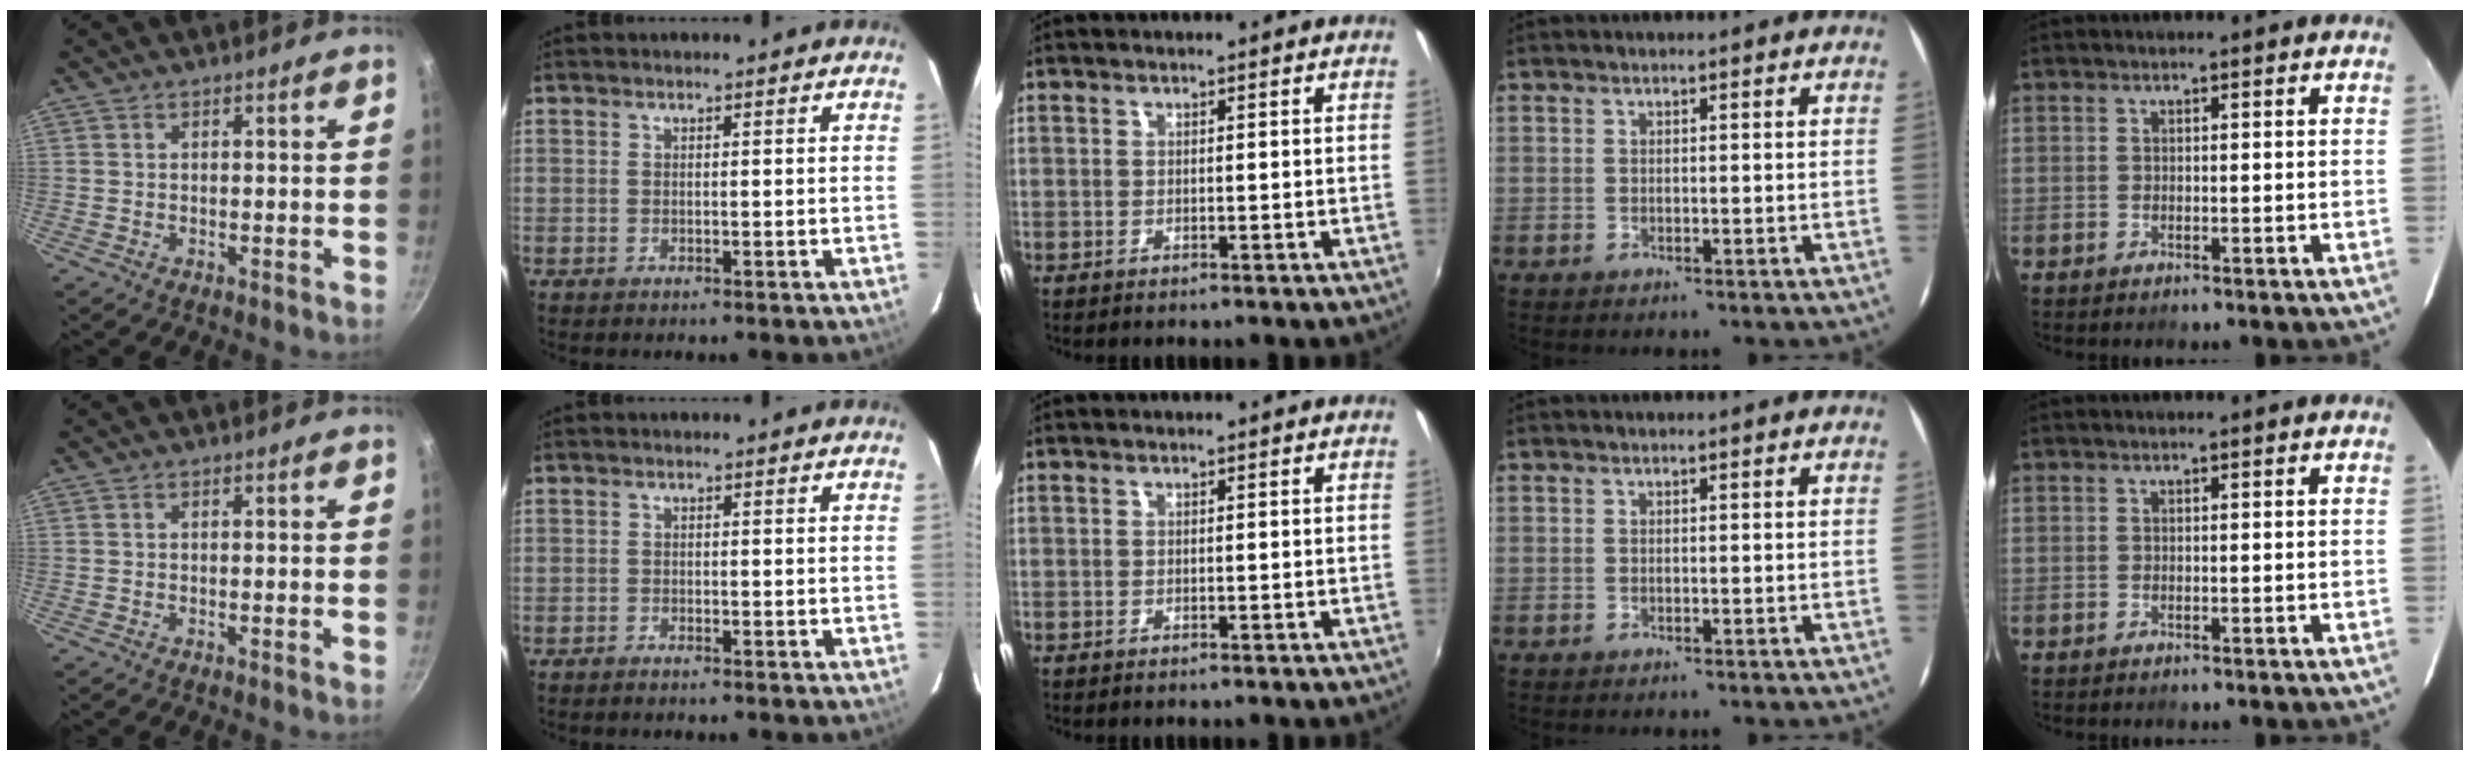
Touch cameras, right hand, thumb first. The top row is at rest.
{"thumb": {"total": 0.6, "force": [-0.2, -0.1, 0.5], "torque": [-0.010, 0.000, -0.005]}, "index": {"total": 0.9, "force": [-0.9, 0.2, 0.2], "torque": [-0.012, 0.000, -0.019]}}